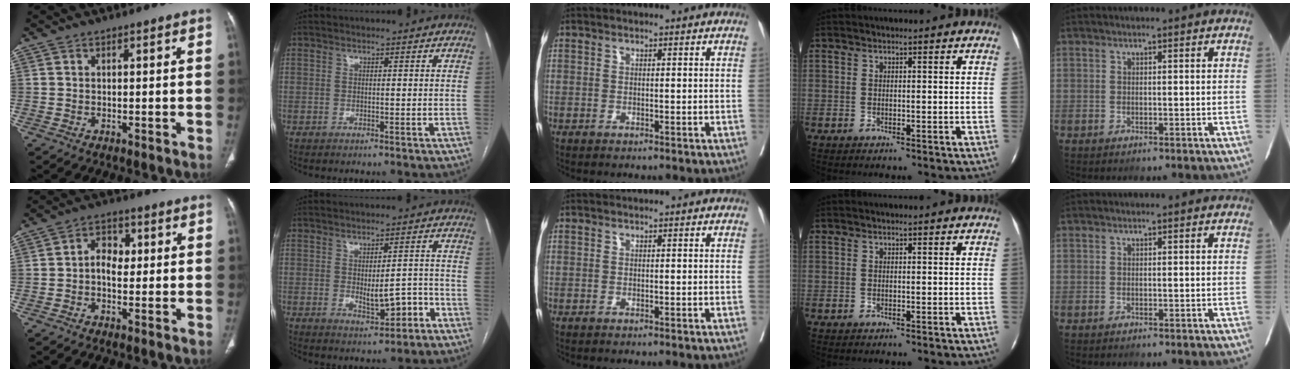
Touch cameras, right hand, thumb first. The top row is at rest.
{"thumb": {"total": 5.1, "force": [0.1, 3.7, 3.5], "torque": [-0.037, 0.015, -0.005]}, "index": {"total": 5.5, "force": [-1.8, 2.1, 4.7], "torque": [-0.063, 0.005, -0.015]}}